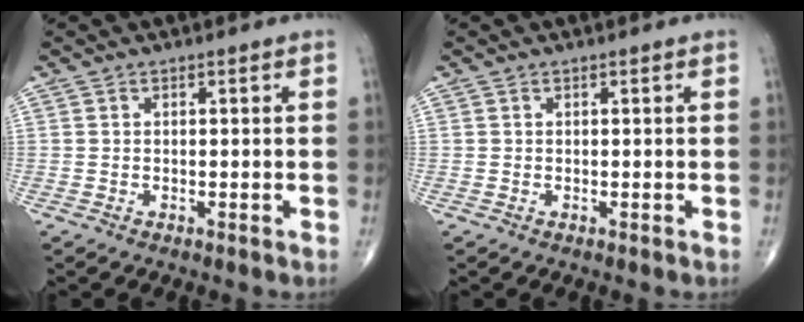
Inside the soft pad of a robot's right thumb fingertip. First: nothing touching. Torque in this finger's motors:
{"motor_torque": [0.33, 0.08, 0.03, 0.11, 0.01]}